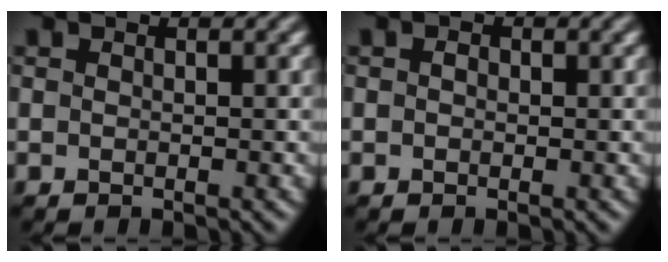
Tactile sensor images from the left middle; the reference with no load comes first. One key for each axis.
{"total": 0.7, "fx": 0.1, "fy": 0.6, "fz": 0.4, "tx": -0.006, "ty": -0.003, "tz": -0.002}